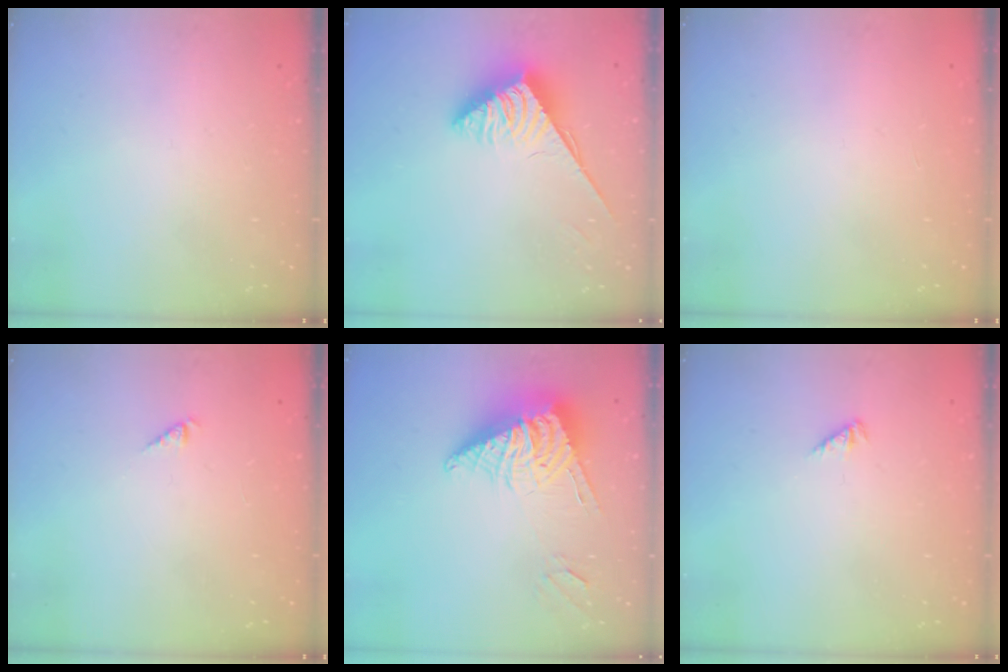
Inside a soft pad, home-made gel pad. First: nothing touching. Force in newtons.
{"total": 3.8, "press": 3.7, "slide": 0.7}
{"total": 0.0}
{"total": 2.7, "press": 2.6, "slide": 0.4}
{"total": 12.4, "press": 12.3, "slide": 1.6}
{"total": 1.1, "press": 1.1, "slide": 0.3}